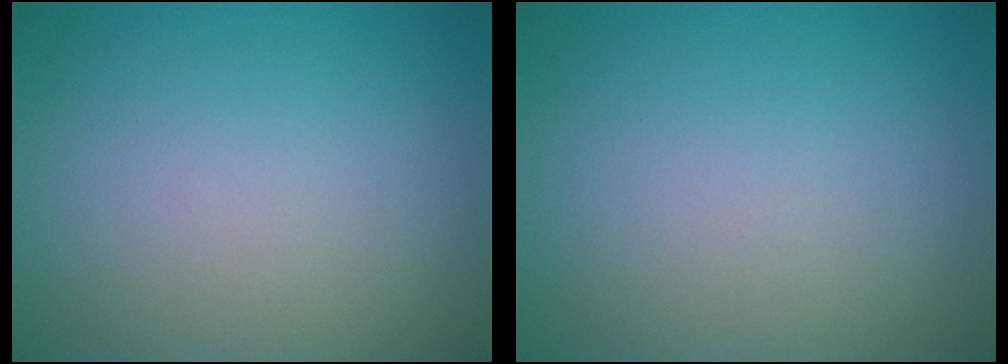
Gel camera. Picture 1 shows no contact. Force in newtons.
{"total": 0.0}